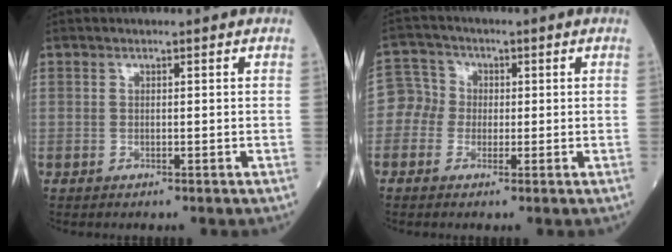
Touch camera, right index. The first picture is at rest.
{"total": 4.3, "force": [-0.4, 4.2, 0.8], "torque": [-0.011, 0.022, -0.015]}